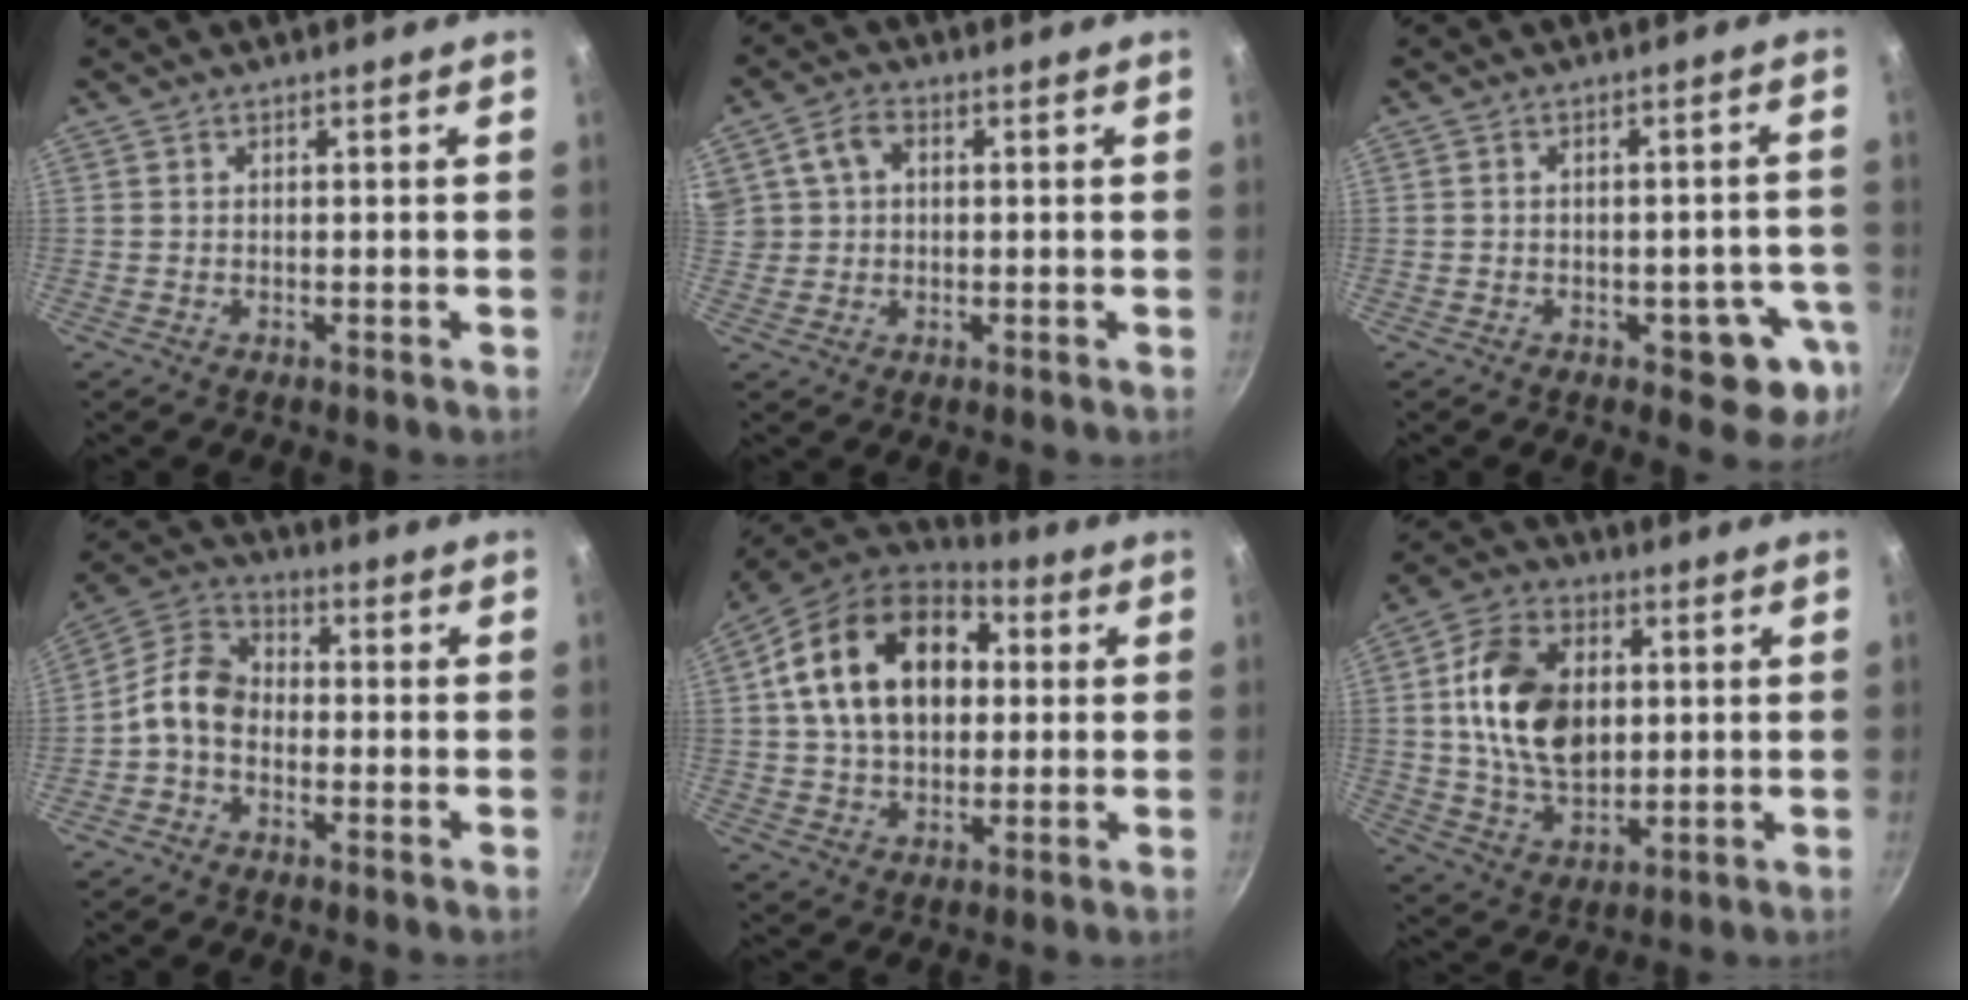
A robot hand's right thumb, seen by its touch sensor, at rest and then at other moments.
{"total": 6.0, "force": [1.5, 4.7, 3.4], "torque": [-0.047, 0.008, 0.026]}
{"total": 8.0, "force": [-3.0, 4.3, 6.1], "torque": [-0.022, 0.019, -0.033]}
{"total": 8.0, "force": [-2.1, 5.8, 5.2], "torque": [-0.091, 0.039, -0.063]}
{"total": 20.7, "force": [4.2, 14.2, 14.4], "torque": [-0.220, 0.022, 0.058]}
{"total": 16.4, "force": [2.3, 11.0, 11.9], "torque": [-0.189, -0.003, 0.039]}